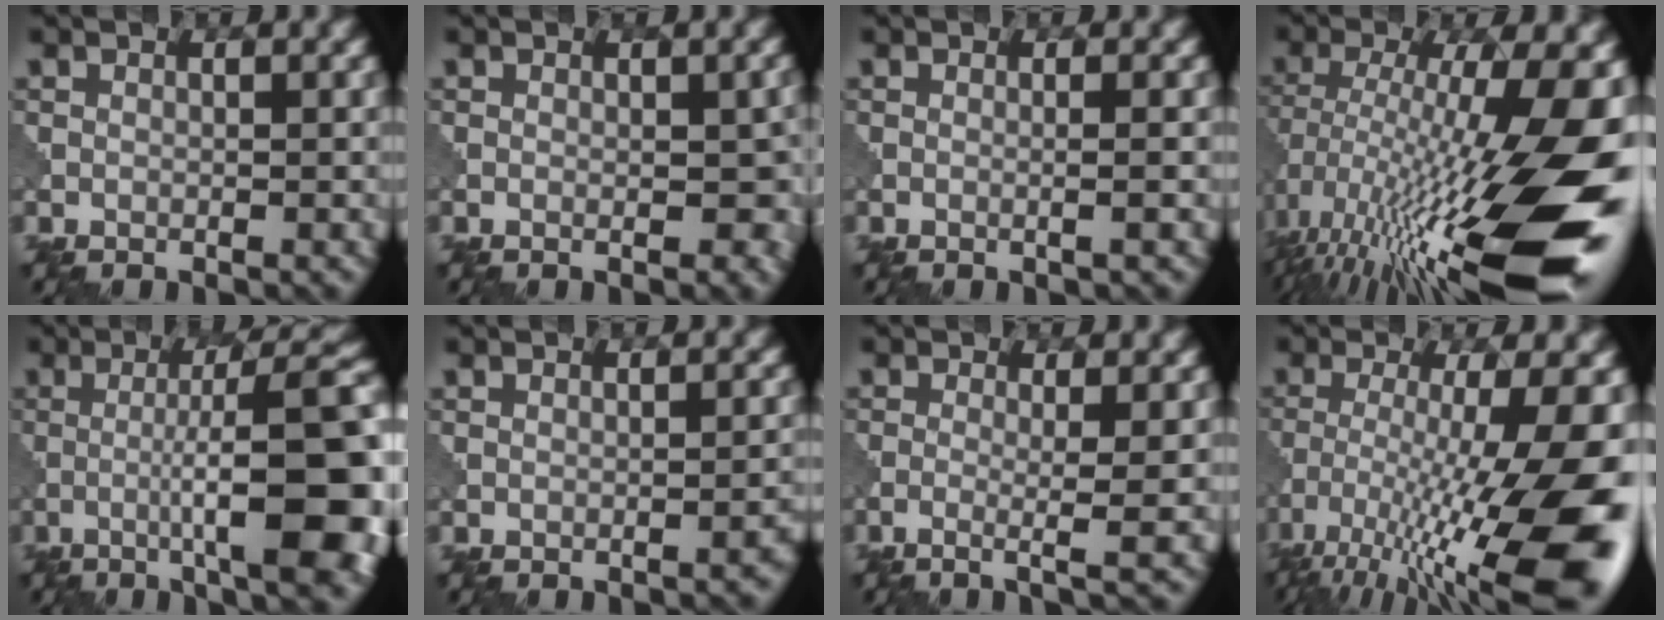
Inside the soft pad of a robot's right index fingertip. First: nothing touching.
{"total": 2.6, "force": [-0.4, 1.3, 2.2], "torque": [-0.020, -0.002, -0.003]}
{"total": 1.8, "force": [0.1, 0.8, 1.6], "torque": [-0.010, 0.000, -0.013]}
{"total": 18.6, "force": [-4.8, 5.6, 17.1], "torque": [-0.286, -0.002, -0.076]}
{"total": 14.5, "force": [-2.7, 3.3, 13.8], "torque": [-0.170, 0.020, -0.034]}
{"total": 1.3, "force": [-0.6, 0.4, 1.0], "torque": [-0.008, 0.004, -0.011]}
{"total": 3.7, "force": [-0.4, 0.9, 3.5], "torque": [-0.049, -0.002, -0.014]}
{"total": 16.2, "force": [-7.4, 4.1, 13.8], "torque": [-0.219, -0.011, -0.111]}